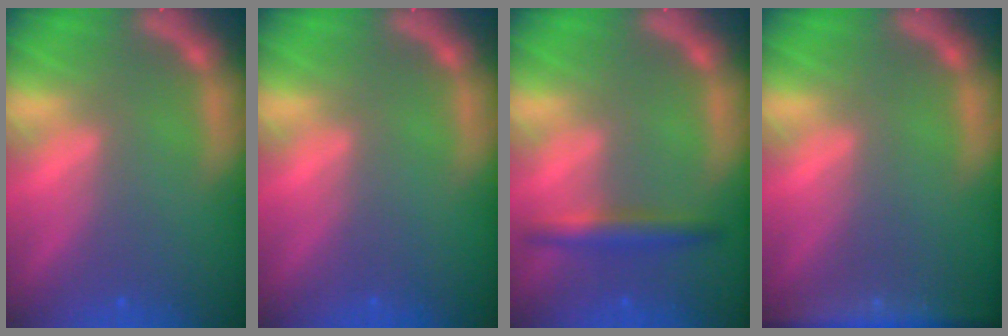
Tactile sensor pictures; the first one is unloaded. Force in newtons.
{"total": 0.0}
{"total": 3.0}
{"total": 6.0}